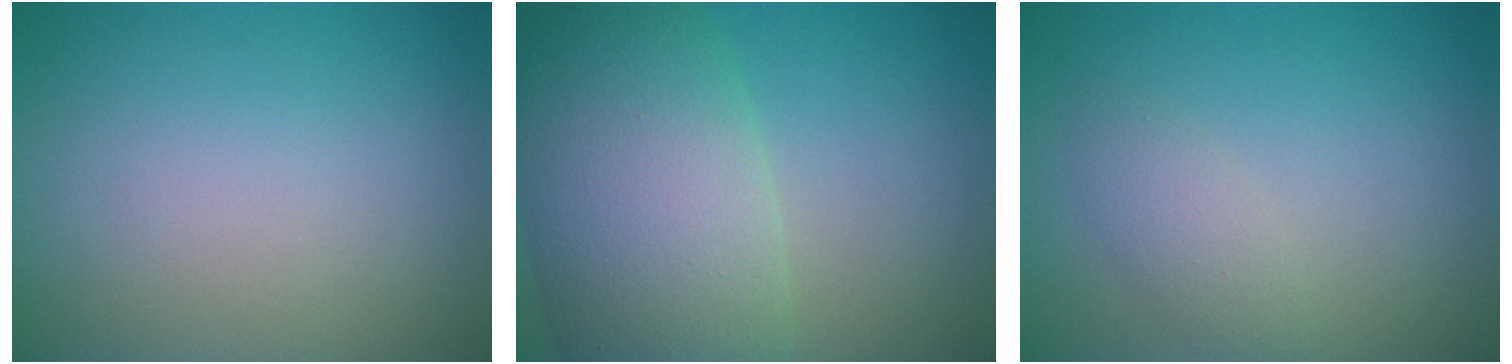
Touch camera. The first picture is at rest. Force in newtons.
{"total": 11.3, "press": 11.3, "slide": 0.5}
{"total": 1.9, "press": 1.9, "slide": 0.1}